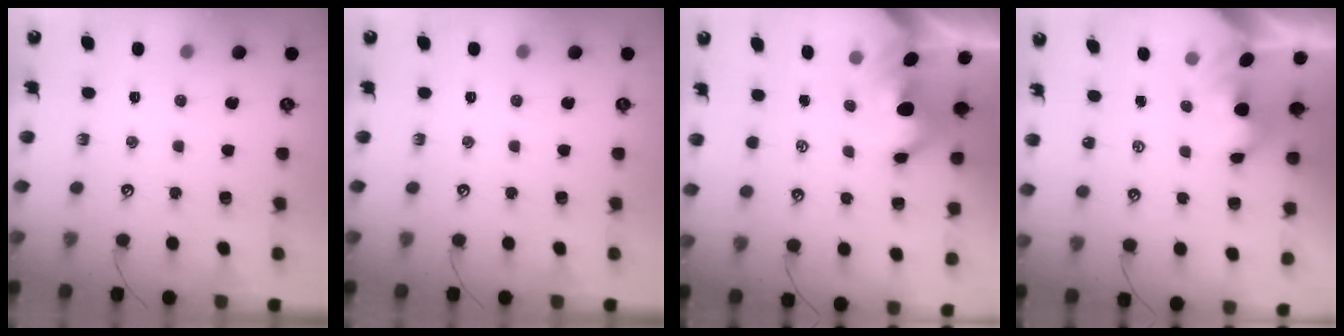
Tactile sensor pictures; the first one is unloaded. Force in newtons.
{"total": 0.0}
{"total": 4.5, "press": 4.4, "slide": 0.8}
{"total": 1.7, "press": 1.7, "slide": 0.2}